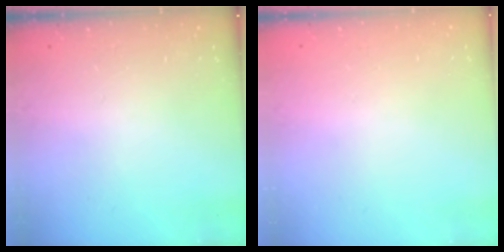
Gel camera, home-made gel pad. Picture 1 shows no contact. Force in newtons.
{"total": 0.0}